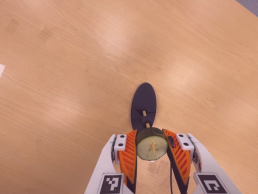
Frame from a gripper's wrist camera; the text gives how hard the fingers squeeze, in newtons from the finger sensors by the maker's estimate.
{"total": 11.8, "left": 11.8, "right": 11.8}